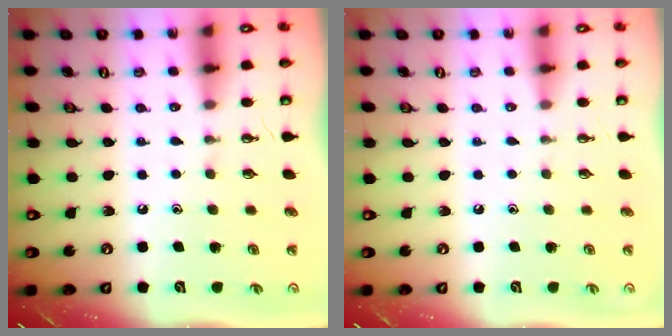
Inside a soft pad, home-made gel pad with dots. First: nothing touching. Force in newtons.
{"total": 0.0}